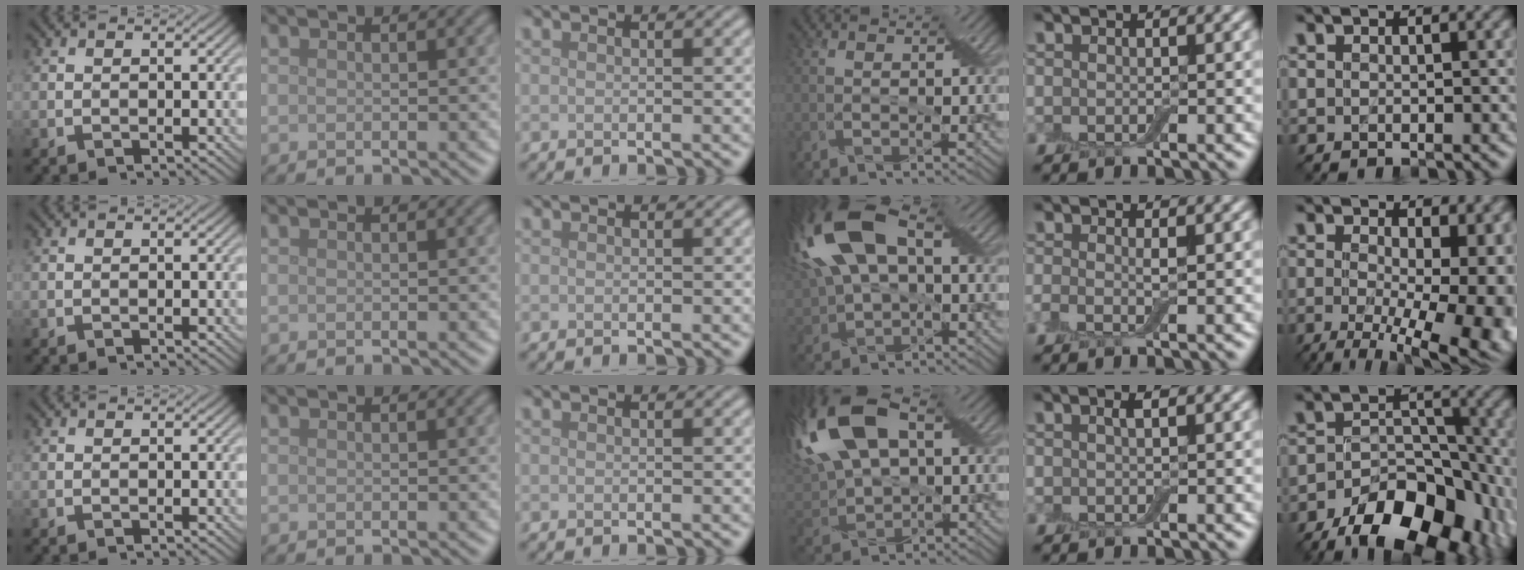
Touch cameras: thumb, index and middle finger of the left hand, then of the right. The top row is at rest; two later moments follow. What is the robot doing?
{"motion": "wrap", "object": "adhesive wrap"}